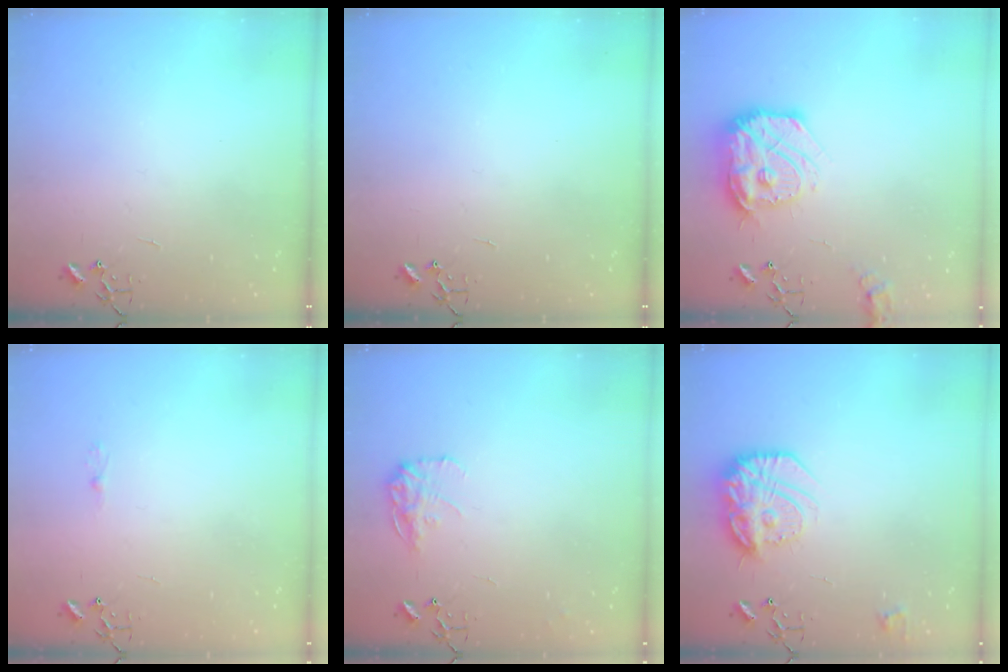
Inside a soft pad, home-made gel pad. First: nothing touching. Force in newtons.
{"total": 0.0}
{"total": 18.7, "press": 18.6, "slide": 1.8}
{"total": 2.5, "press": 2.5, "slide": 0.3}
{"total": 10.9, "press": 10.9, "slide": 0.4}
{"total": 18.0, "press": 18.0, "slide": 1.3}